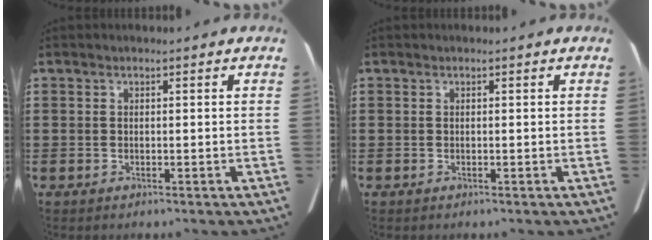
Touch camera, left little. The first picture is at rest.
{"total": 0.0}